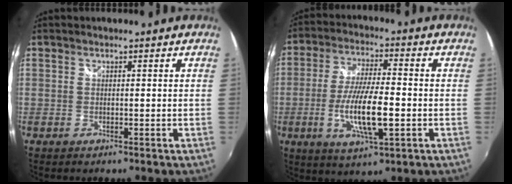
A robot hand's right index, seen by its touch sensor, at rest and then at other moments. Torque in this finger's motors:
{"motor_torque": [0.47, 0.04, 0.40, 0.21]}